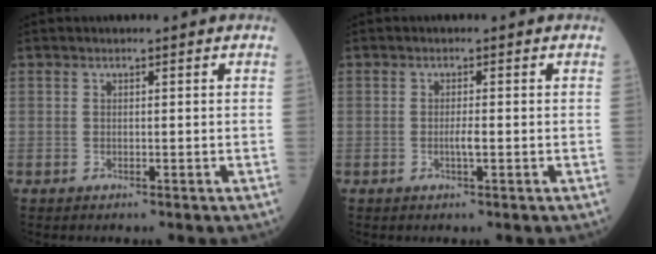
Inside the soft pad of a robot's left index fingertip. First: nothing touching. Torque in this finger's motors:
{"motor_torque": [0.24, 0.01, 0.03, 0.04]}